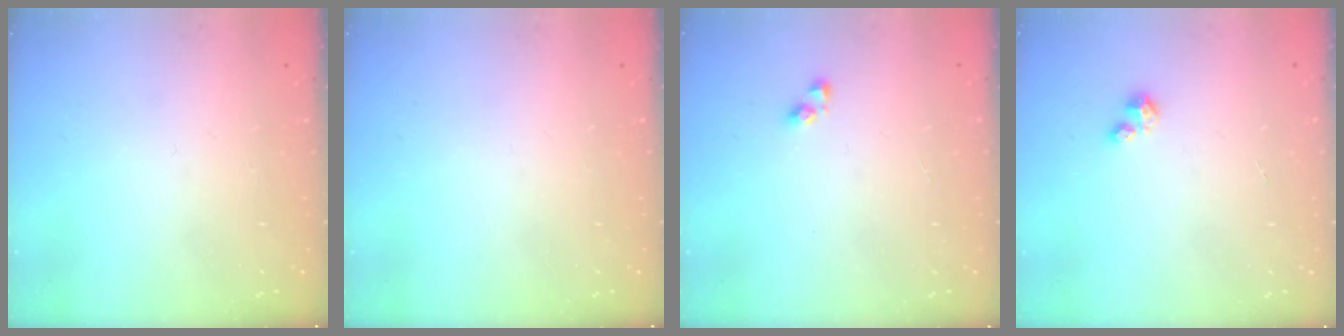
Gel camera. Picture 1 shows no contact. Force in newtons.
{"total": 0.0}
{"total": 3.2, "press": 3.2, "slide": 0.2}
{"total": 2.2, "press": 2.2, "slide": 0.4}